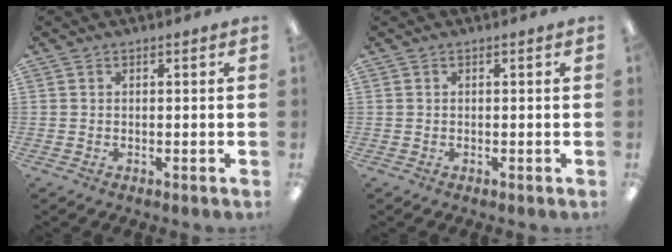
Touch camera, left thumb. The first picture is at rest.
{"total": 0.0}